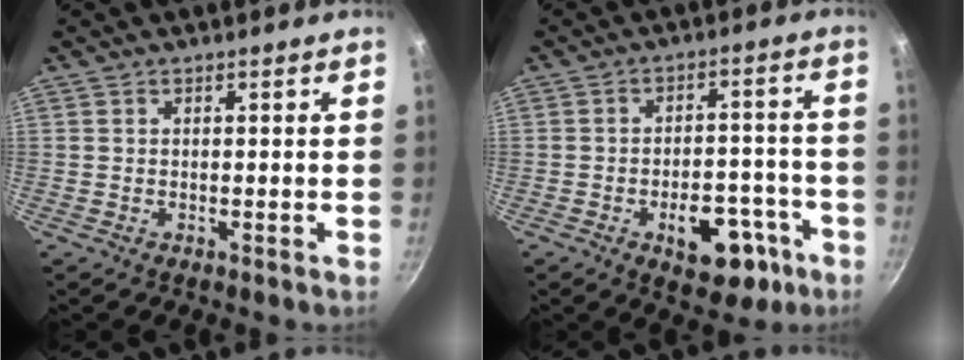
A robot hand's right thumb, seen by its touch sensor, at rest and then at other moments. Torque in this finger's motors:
{"motor_torque": [1.49, 1.23, 0.84, -0.81, 0.03]}